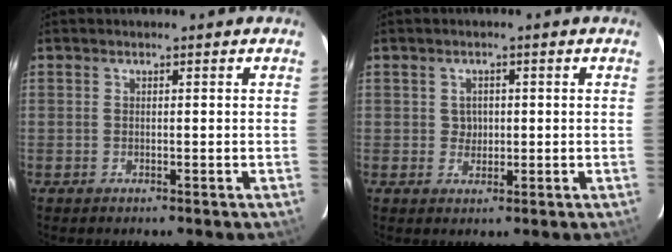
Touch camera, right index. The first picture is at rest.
{"total": 2.4, "force": [0.2, 2.3, 0.5], "torque": [-0.005, 0.007, 0.003]}